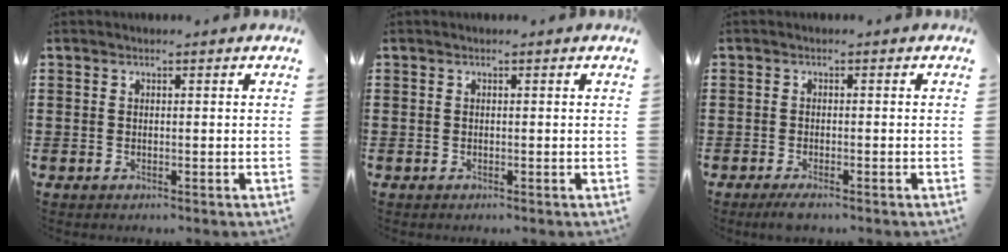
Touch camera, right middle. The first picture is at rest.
{"total": 0.0}
{"total": 1.5, "force": [-1.3, 0.0, 0.8], "torque": [-0.021, -0.003, -0.026]}